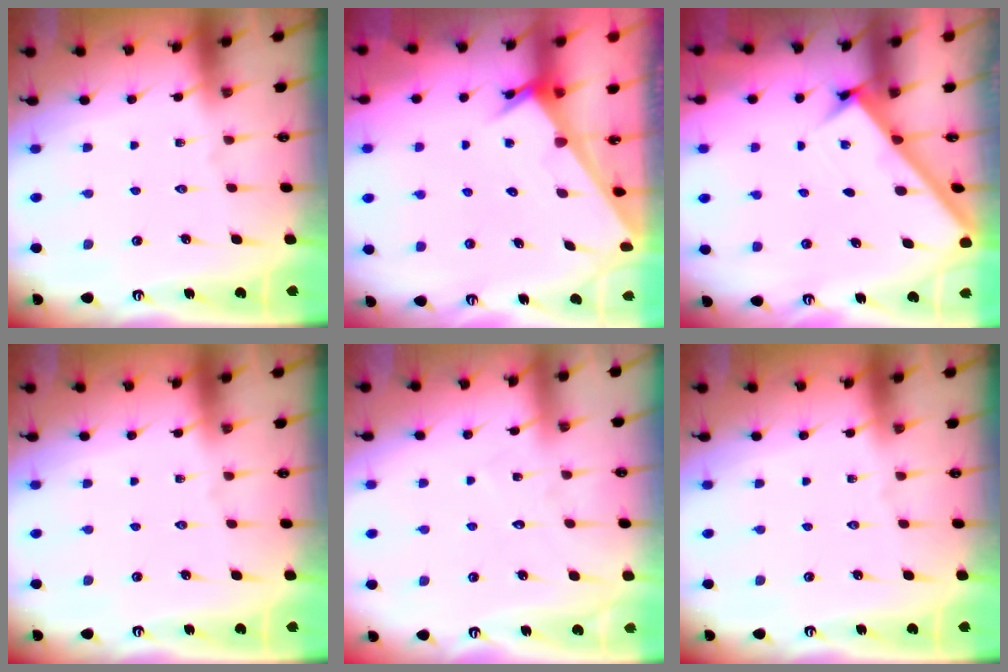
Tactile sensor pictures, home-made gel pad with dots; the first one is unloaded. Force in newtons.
{"total": 2.4, "press": 2.4, "slide": 0.1}
{"total": 2.7, "press": 2.7, "slide": 0.4}
{"total": 0.0}
{"total": 3.7, "press": 3.7, "slide": 0.4}
{"total": 0.0}